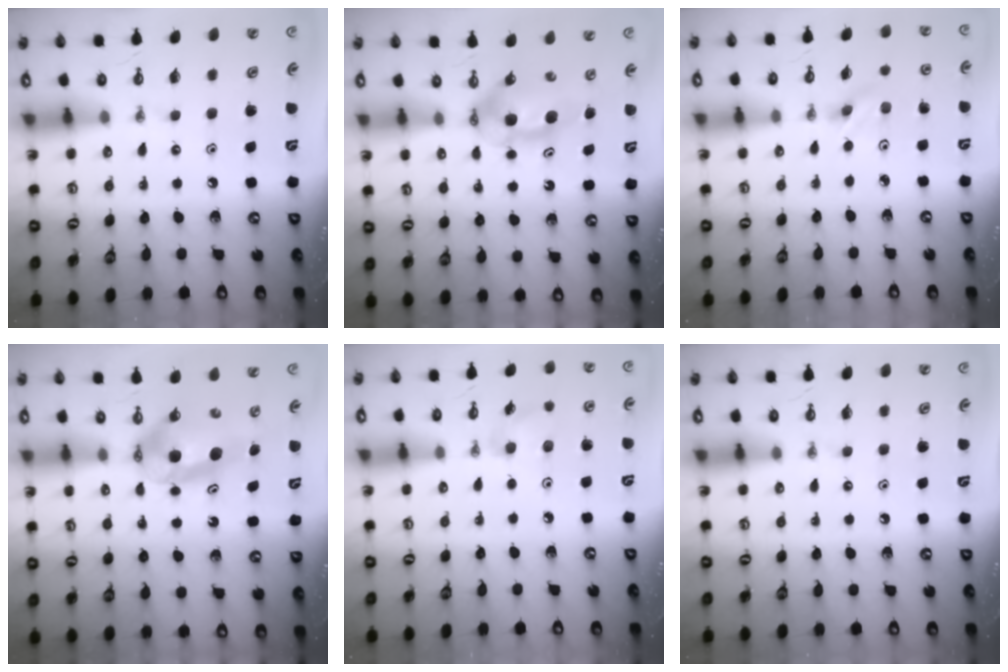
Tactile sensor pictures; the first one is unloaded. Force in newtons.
{"total": 6.2, "press": 5.6, "slide": 2.7}
{"total": 2.1, "press": 2.0, "slide": 0.6}
{"total": 6.6, "press": 6.2, "slide": 2.4}
{"total": 6.3, "press": 6.2, "slide": 1.3}
{"total": 0.0}